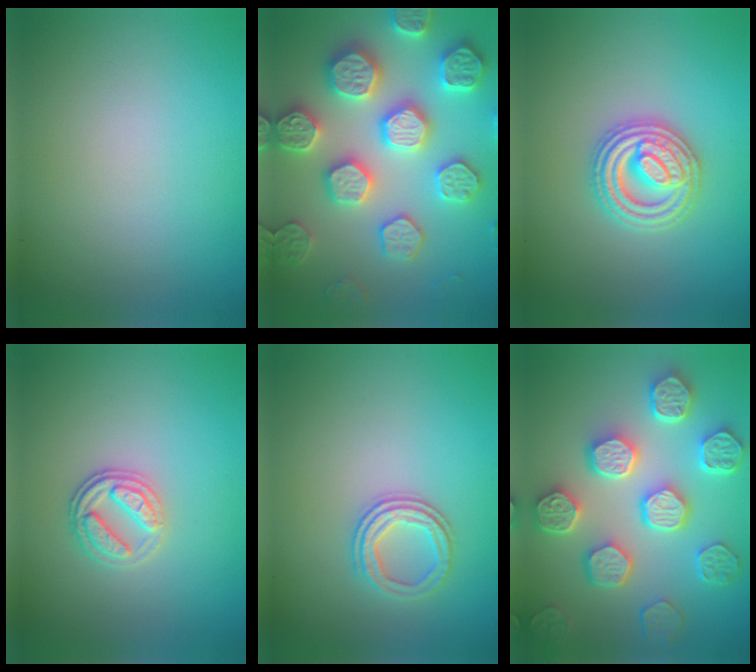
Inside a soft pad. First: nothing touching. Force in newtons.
{"total": 7.6, "press": 7.4, "slide": 1.7}
{"total": 4.5, "press": 4.5, "slide": 0.6}
{"total": 2.7, "press": 2.5, "slide": 0.9}
{"total": 2.5, "press": 2.4, "slide": 0.9}
{"total": 8.1, "press": 6.5, "slide": 4.8}